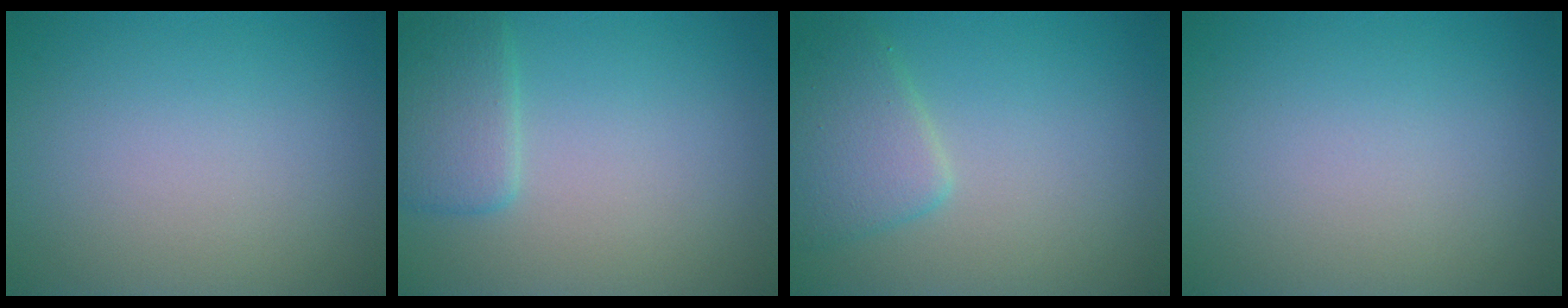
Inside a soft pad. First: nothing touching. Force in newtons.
{"total": 2.9, "press": 2.9, "slide": 0.1}
{"total": 3.5, "press": 3.5, "slide": 0.2}
{"total": 0.0}